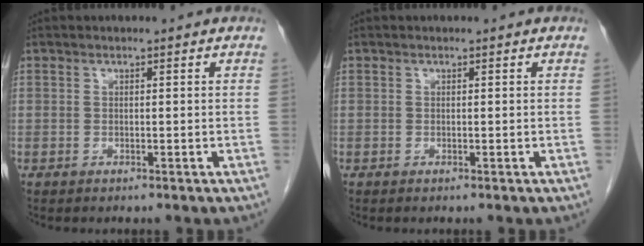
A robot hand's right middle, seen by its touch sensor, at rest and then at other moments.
{"total": 0.0}